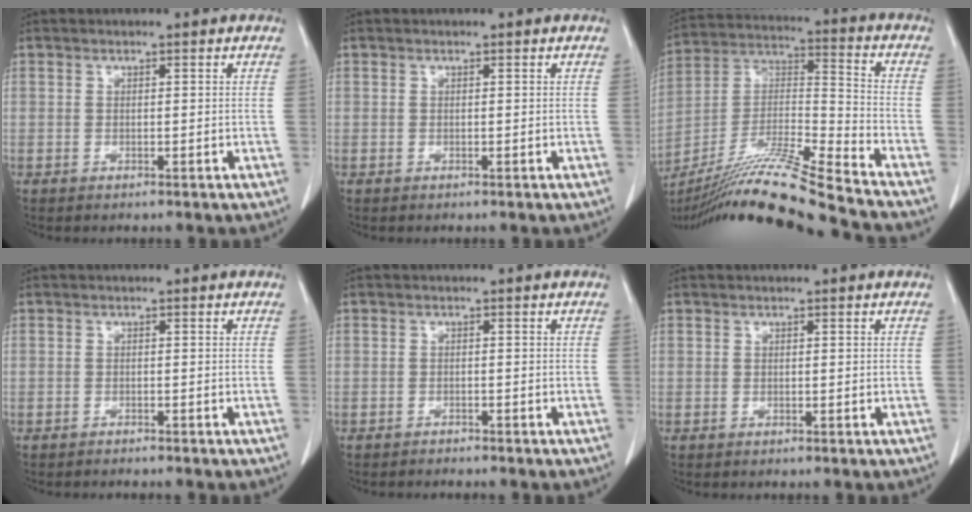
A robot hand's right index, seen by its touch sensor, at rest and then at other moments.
{"total": 0.0}
{"total": 19.8, "force": [-17.2, -2.3, 9.4], "torque": [-0.195, -0.012, -0.311]}
{"total": 1.4, "force": [-1.4, 0.0, 0.3], "torque": [-0.007, -0.003, -0.016]}
{"total": 1.6, "force": [-1.6, 0.2, 0.2], "torque": [-0.004, -0.003, -0.019]}
{"total": 0.0}